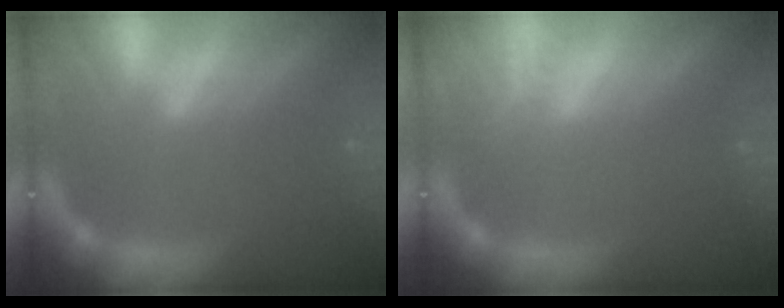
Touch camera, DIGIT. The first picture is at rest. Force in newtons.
{"total": 1.5}